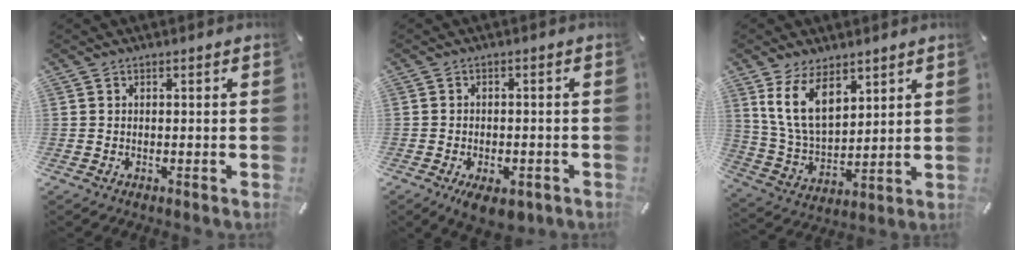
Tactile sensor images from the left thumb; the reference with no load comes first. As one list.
[{"total": 5.1, "force": [-2.9, 2.6, 3.4], "torque": [-0.054, 0.013, -0.045]}, {"total": 12.3, "force": [7.1, 7.0, 7.2], "torque": [-0.174, -0.023, 0.131]}]